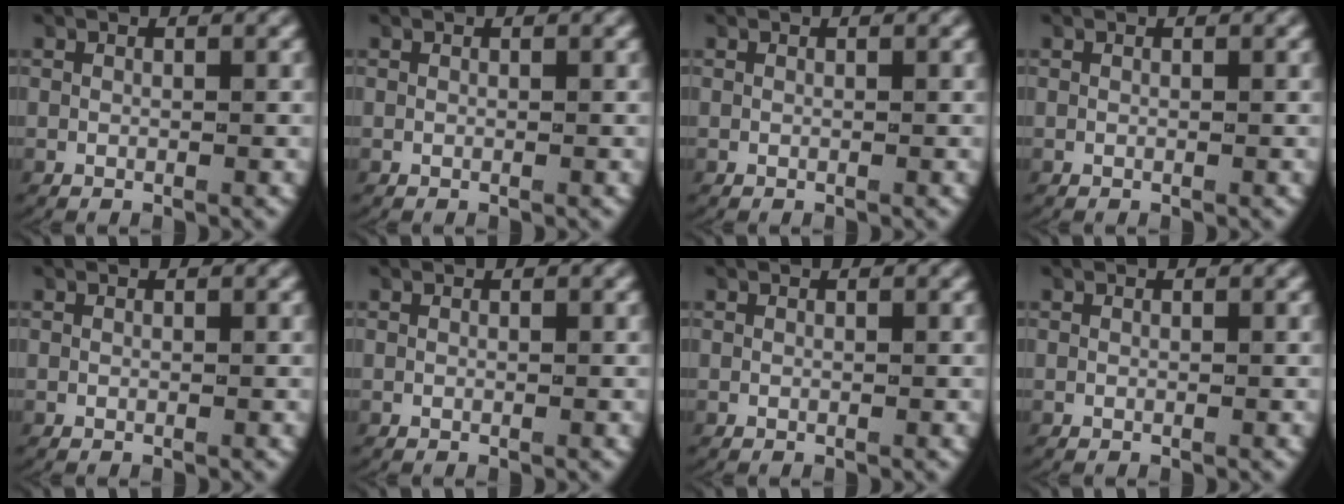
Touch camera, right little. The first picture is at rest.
{"total": 0.0}
{"total": 0.6, "force": [0.0, -0.6, -0.2], "torque": [0.002, -0.006, 0.006]}
{"total": 0.0}
{"total": 0.0}
{"total": 0.0}
{"total": 0.0}
{"total": 0.0}